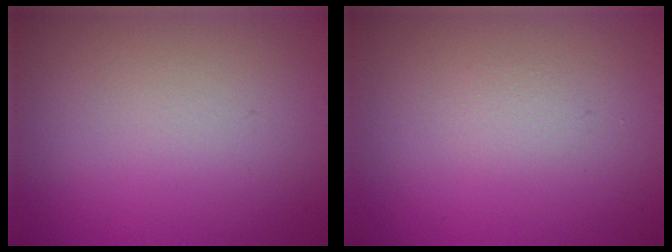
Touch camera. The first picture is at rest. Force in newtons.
{"total": 0.6, "press": 0.6, "slide": 0.1}